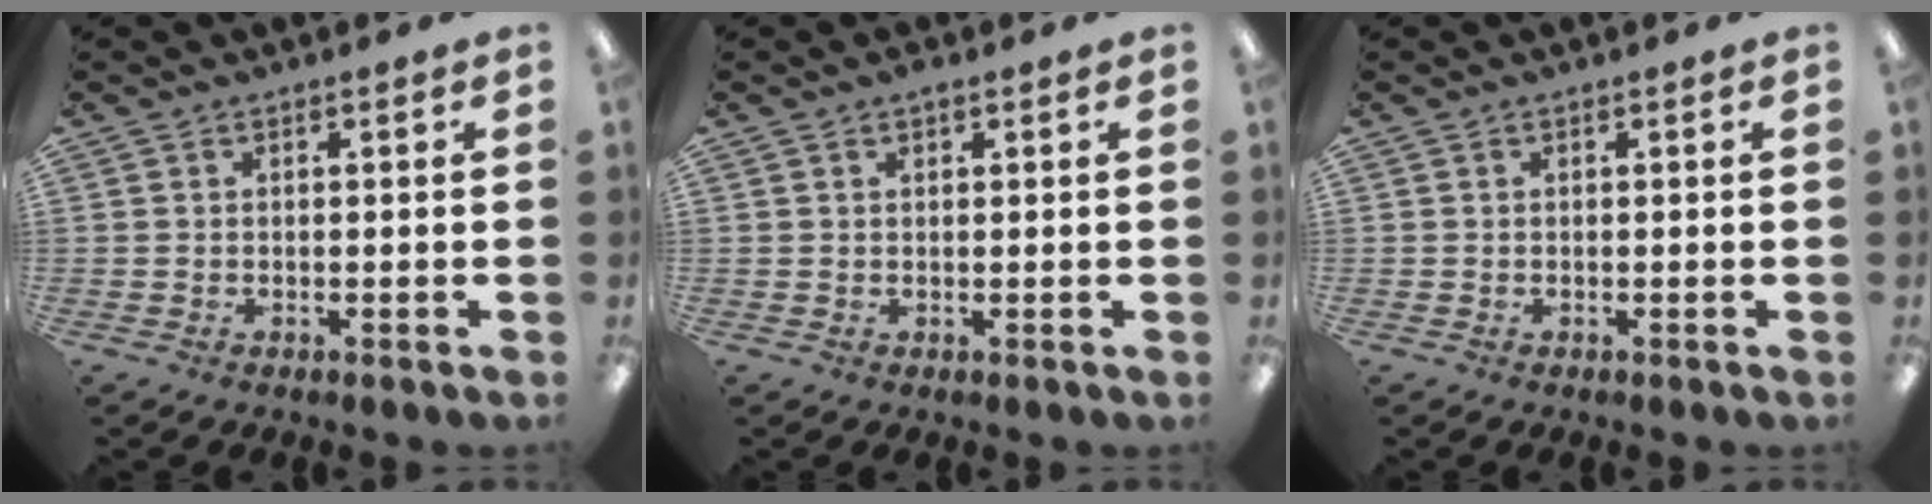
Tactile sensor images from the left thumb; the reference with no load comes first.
{"total": 1.2, "force": [0.9, 0.5, 0.7], "torque": [-0.008, -0.001, 0.013]}
{"total": 0.0}